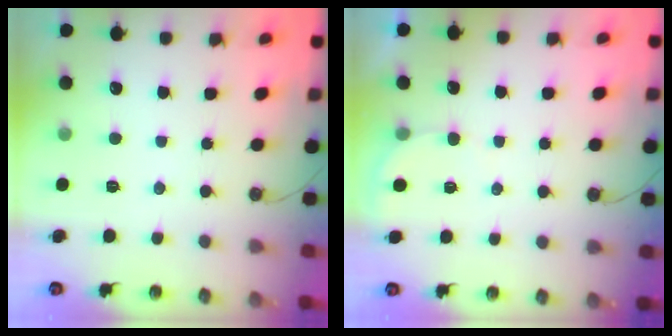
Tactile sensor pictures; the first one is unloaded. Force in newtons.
{"total": 2.2, "press": 2.2, "slide": 0.2}